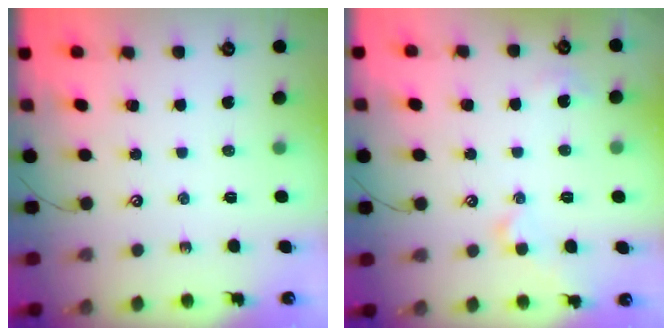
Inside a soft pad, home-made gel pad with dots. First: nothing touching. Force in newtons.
{"total": 1.9, "press": 1.9, "slide": 0.5}